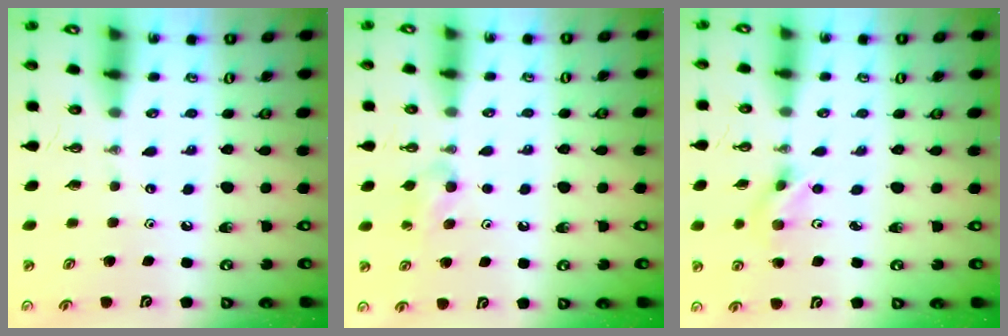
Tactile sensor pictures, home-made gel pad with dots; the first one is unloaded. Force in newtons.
{"total": 7.7, "press": 3.9, "slide": 6.6}
{"total": 3.8, "press": 3.0, "slide": 2.3}